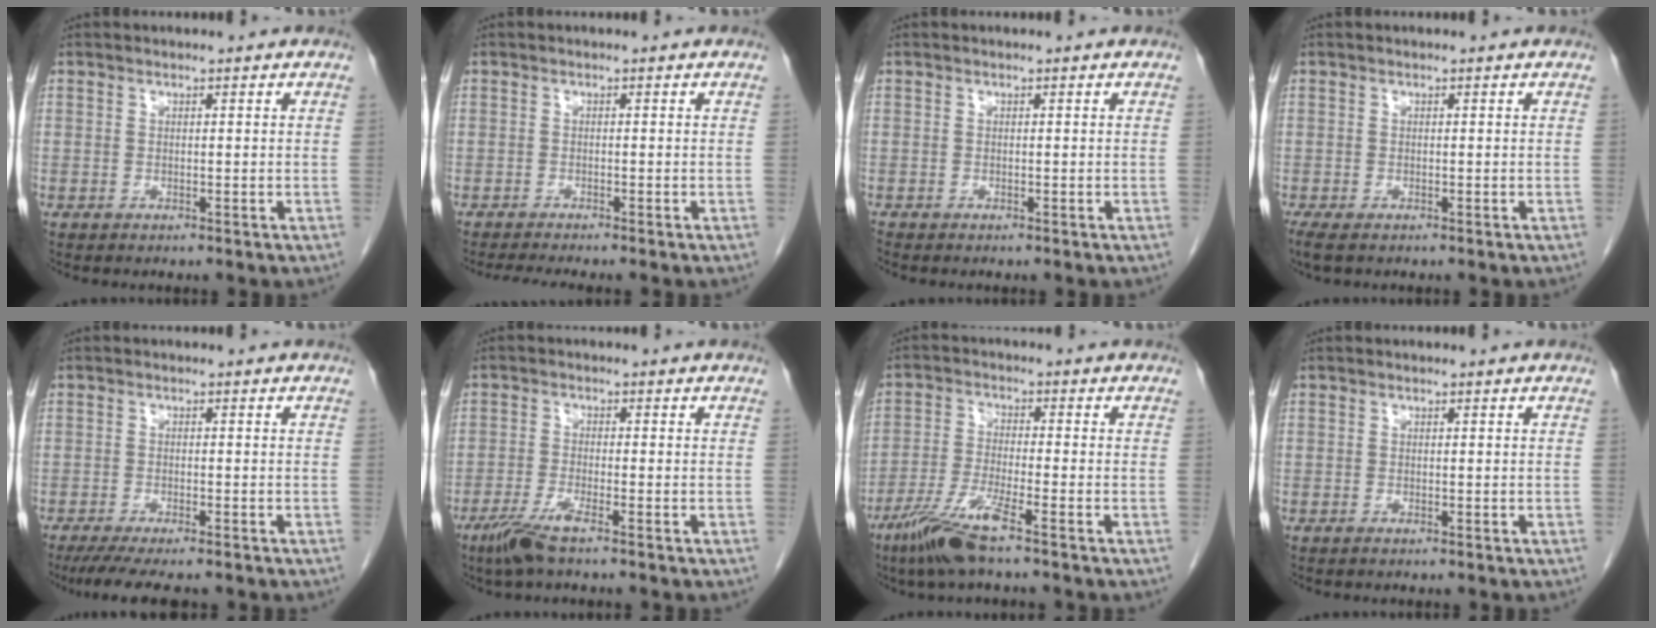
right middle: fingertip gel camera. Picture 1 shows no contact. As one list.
[{"total": 3.7, "force": [-3.3, -0.4, 1.7], "torque": [-0.026, -0.011, -0.054]}, {"total": 0.0}, {"total": 3.0, "force": [-2.2, 1.1, 1.8], "torque": [-0.038, -0.011, -0.033]}, {"total": 8.5, "force": [-7.0, 1.3, 4.5], "torque": [-0.061, -0.014, -0.108]}, {"total": 4.4, "force": [-3.0, 0.0, 3.2], "torque": [-0.072, -0.011, -0.064]}, {"total": 7.7, "force": [-5.1, -0.2, 5.8], "torque": [-0.120, -0.022, -0.103]}, {"total": 0.0}]